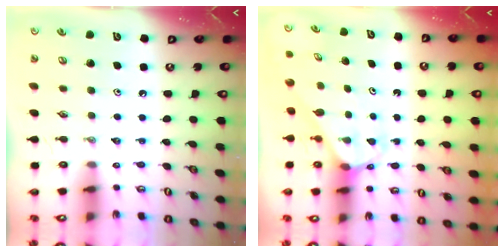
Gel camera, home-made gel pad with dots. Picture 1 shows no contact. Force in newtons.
{"total": 2.5, "press": 2.5, "slide": 0.2}